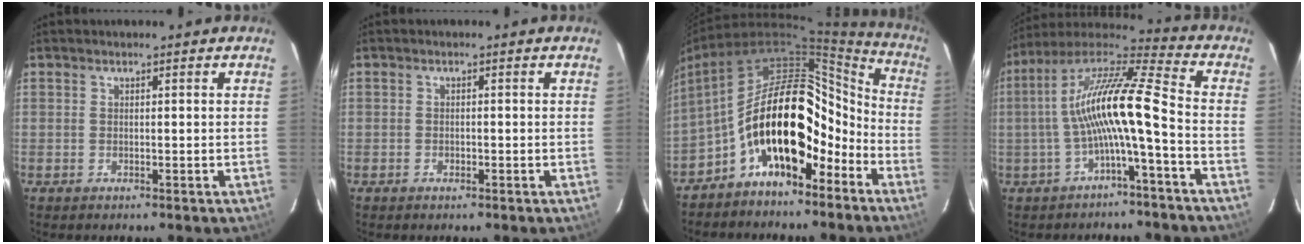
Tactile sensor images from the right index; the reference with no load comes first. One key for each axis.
{"total": 0.9, "fx": -0.6, "fy": 0.5, "fz": 0.4, "tx": -0.008, "ty": -0.002, "tz": -0.011}
{"total": 20.5, "fx": -9.2, "fy": 10.1, "fz": 15.3, "tx": -0.247, "ty": 0.029, "tz": -0.158}
{"total": 14.5, "fx": -2.7, "fy": 1.3, "fz": 14.2, "tx": -0.274, "ty": 0.018, "tz": -0.056}